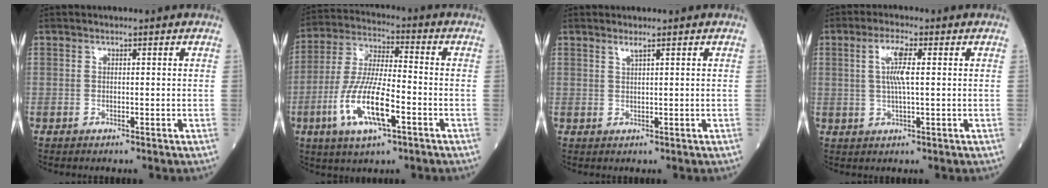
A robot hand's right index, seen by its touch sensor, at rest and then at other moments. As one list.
[{"total": 12.9, "force": [-4.7, 2.9, 11.6], "torque": [-0.242, -0.007, -0.085]}, {"total": 1.0, "force": [0.8, -0.2, 0.6], "torque": [-0.018, -0.004, 0.018]}, {"total": 4.9, "force": [1.0, 0.5, 4.8], "torque": [-0.095, 0.004, 0.019]}]